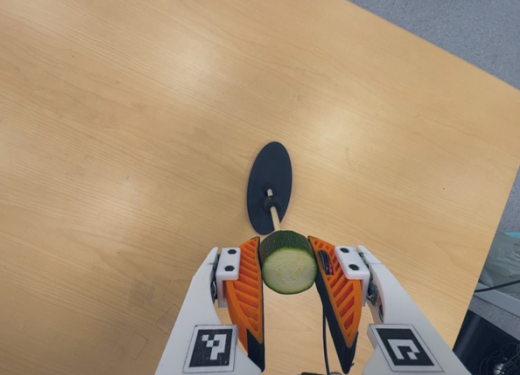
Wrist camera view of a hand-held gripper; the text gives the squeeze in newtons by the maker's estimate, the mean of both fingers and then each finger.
{"total": 13.1, "left": 14.1, "right": 12.2}